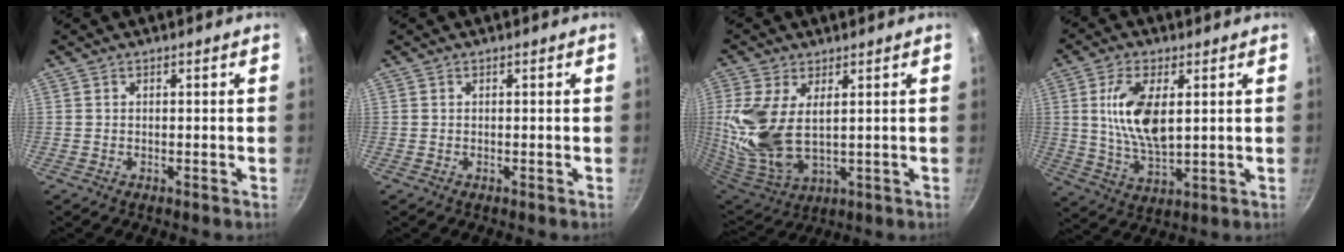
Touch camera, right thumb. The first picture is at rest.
{"total": 0.0}
{"total": 14.4, "force": [1.8, 7.6, 12.1], "torque": [-0.270, -0.015, 0.056]}
{"total": 11.9, "force": [2.4, 5.5, 10.3], "torque": [-0.198, -0.016, 0.053]}